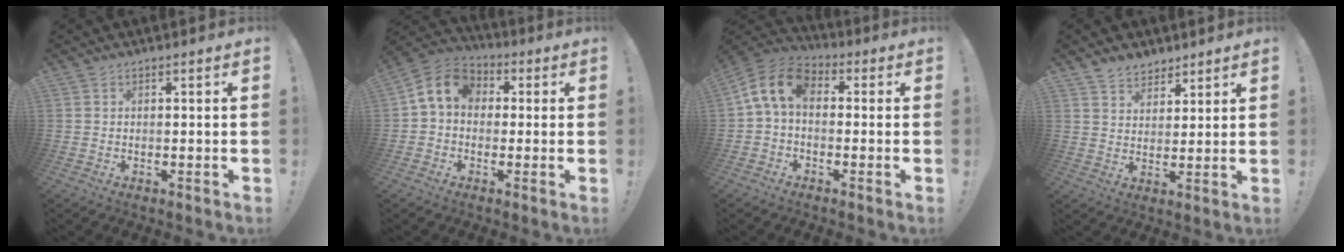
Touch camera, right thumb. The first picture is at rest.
{"total": 9.3, "force": [1.3, 7.4, 5.5], "torque": [-0.102, 0.018, 0.030]}
{"total": 10.3, "force": [1.5, 6.2, 8.1], "torque": [-0.171, 0.016, 0.033]}
{"total": 6.1, "force": [5.1, 3.3, 0.6], "torque": [-0.009, -0.038, 0.097]}